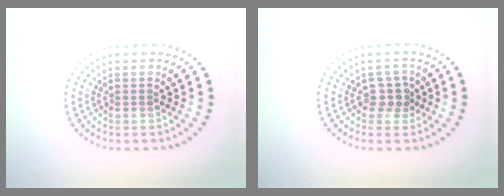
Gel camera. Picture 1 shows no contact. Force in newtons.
{"total": 1.8, "press": 1.4, "slide": 1.0}